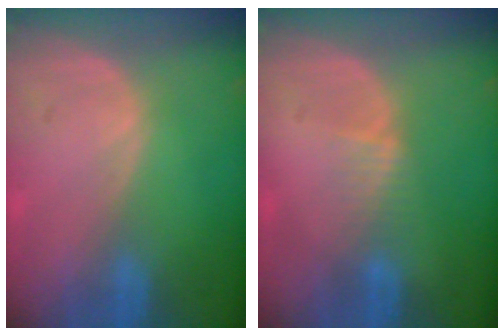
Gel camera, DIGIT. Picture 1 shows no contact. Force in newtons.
{"total": 1.9, "press": 1.9, "slide": 0.2}